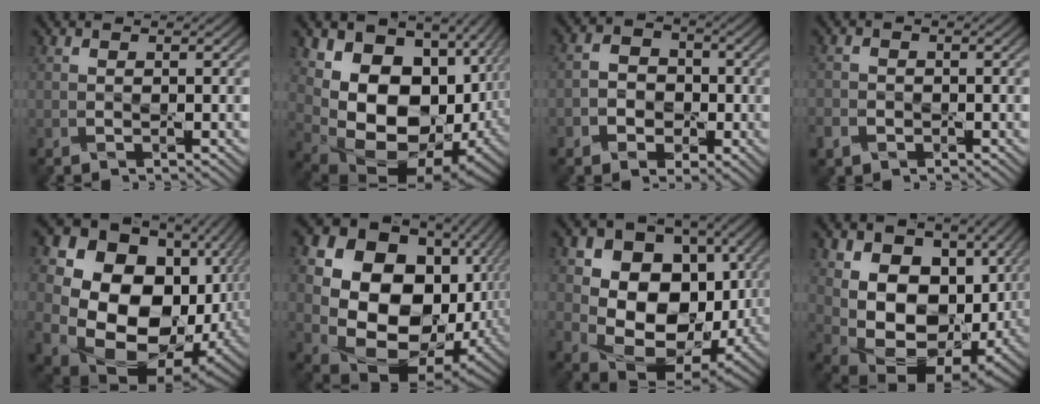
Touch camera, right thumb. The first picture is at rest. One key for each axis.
{"total": 18.4, "fx": 2.1, "fy": 13.0, "fz": 12.9, "tx": -0.226, "ty": -0.039, "tz": 0.088}
{"total": 4.7, "fx": -1.4, "fy": 4.0, "fz": 2.1, "tx": -0.026, "ty": -0.002, "tz": -0.041}
{"total": 2.4, "fx": -1.4, "fy": 1.8, "fz": 0.8, "tx": -0.024, "ty": -0.007, "tz": -0.034}
{"total": 21.0, "fx": 2.4, "fy": 16.3, "fz": 12.9, "tx": -0.285, "ty": -0.024, "tz": 0.100}
{"total": 21.3, "fx": 3.3, "fy": 16.7, "fz": 12.8, "tx": -0.285, "ty": -0.012, "tz": 0.106}
{"total": 15.1, "fx": 0.5, "fy": 11.2, "fz": 10.1, "tx": -0.180, "ty": -0.013, "tz": 0.014}
{"total": 16.6, "fx": 1.8, "fy": 11.7, "fz": 11.6, "tx": -0.211, "ty": -0.038, "tz": 0.061}